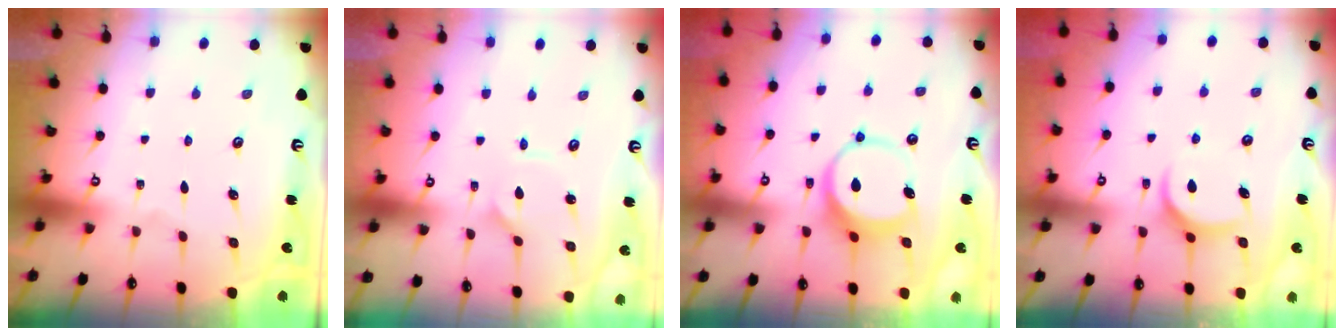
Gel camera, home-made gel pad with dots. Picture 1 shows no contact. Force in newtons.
{"total": 1.1, "press": 1.1, "slide": 0.1}
{"total": 8.7, "press": 8.6, "slide": 1.4}
{"total": 7.7, "press": 7.7, "slide": 0.7}